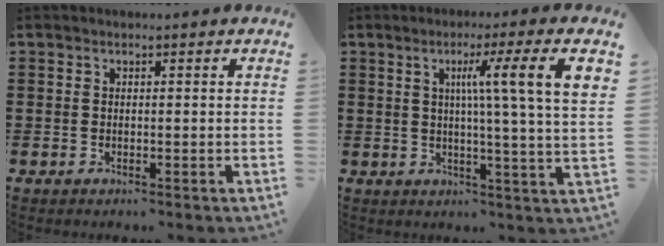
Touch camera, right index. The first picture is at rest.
{"total": 9.3, "force": [3.1, -0.7, 8.8], "torque": [-0.156, -0.005, 0.040]}